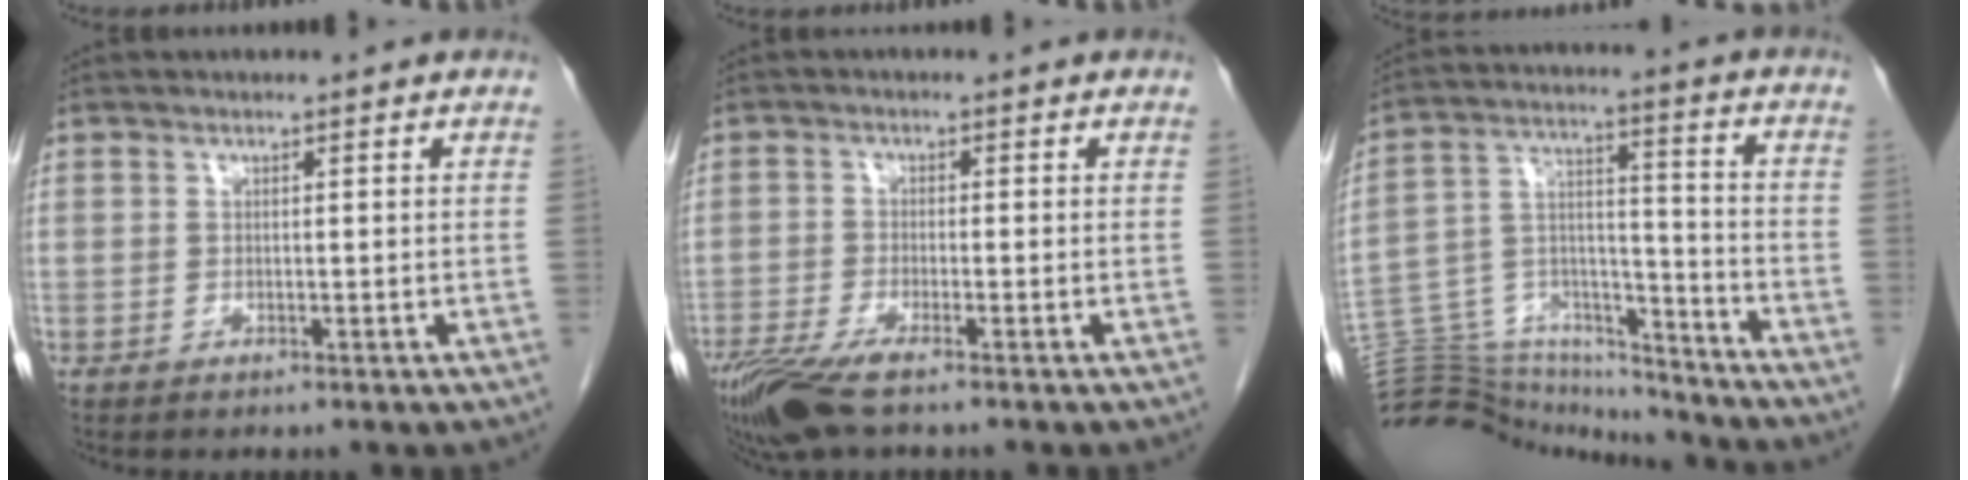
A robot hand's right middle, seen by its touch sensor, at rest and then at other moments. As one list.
[{"total": 7.6, "force": [-5.4, 1.2, 5.2], "torque": [-0.100, -0.020, -0.101]}, {"total": 21.4, "force": [-20.6, 3.8, 4.0], "torque": [-0.103, 0.032, -0.326]}]